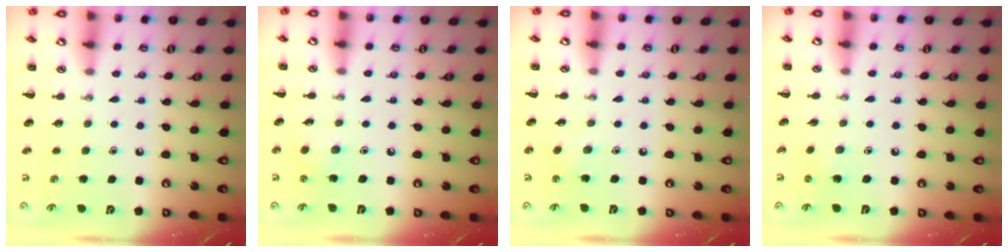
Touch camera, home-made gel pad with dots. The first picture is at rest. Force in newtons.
{"total": 2.9, "press": 2.8, "slide": 1.0}
{"total": 2.3, "press": 2.2, "slide": 0.7}
{"total": 2.4, "press": 2.2, "slide": 0.9}